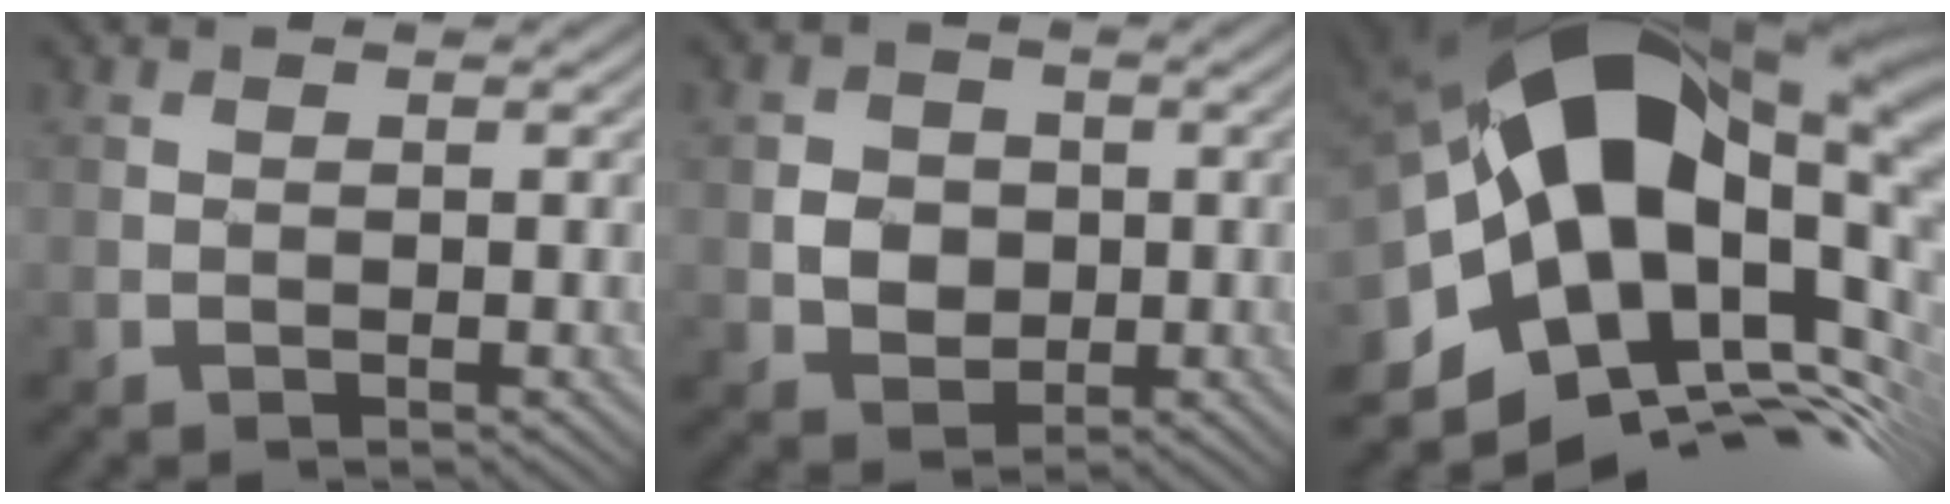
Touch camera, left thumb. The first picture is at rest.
{"total": 4.2, "force": [-0.1, 3.8, 1.9], "torque": [-0.044, -0.002, -0.009]}
{"total": 21.4, "force": [1.3, 12.7, 17.2], "torque": [-0.319, -0.027, 0.044]}